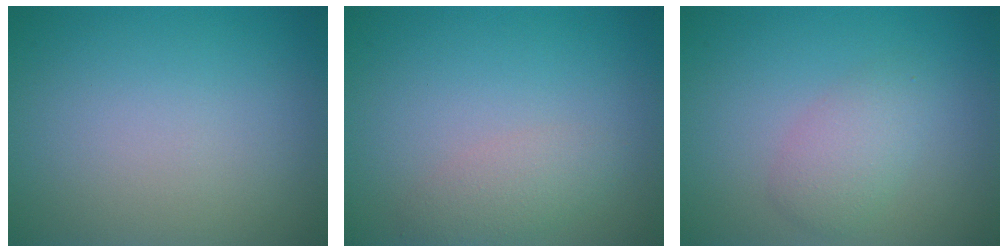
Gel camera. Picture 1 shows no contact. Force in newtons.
{"total": 2.0, "press": 2.0, "slide": 0.0}
{"total": 2.5, "press": 2.5, "slide": 0.1}